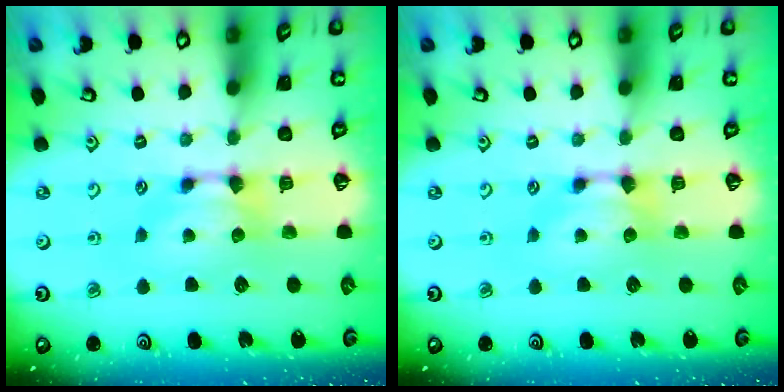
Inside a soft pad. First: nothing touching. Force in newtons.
{"total": 0.0}